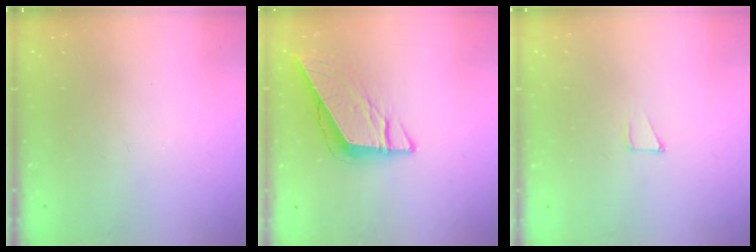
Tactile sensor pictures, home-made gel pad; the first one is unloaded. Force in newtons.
{"total": 8.8, "press": 8.7, "slide": 0.8}
{"total": 2.8, "press": 2.8, "slide": 0.2}